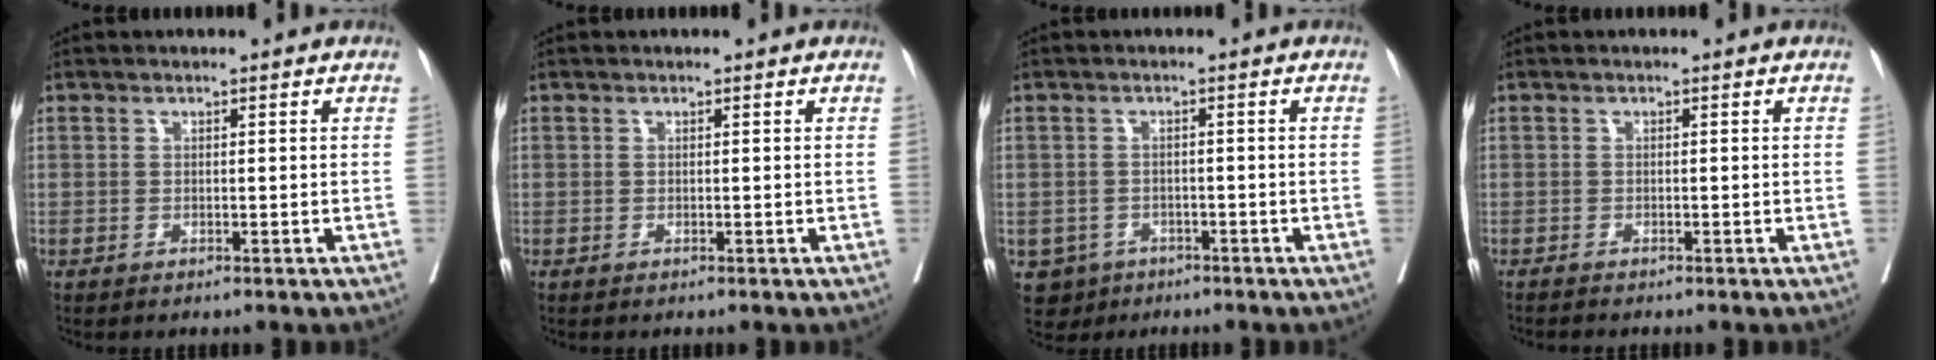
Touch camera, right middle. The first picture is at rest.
{"total": 0.0}
{"total": 4.2, "force": [-2.4, 3.4, 0.4], "torque": [-0.006, 0.006, -0.034]}
{"total": 1.0, "force": [-1.0, -0.1, 0.3], "torque": [-0.009, -0.002, -0.017]}